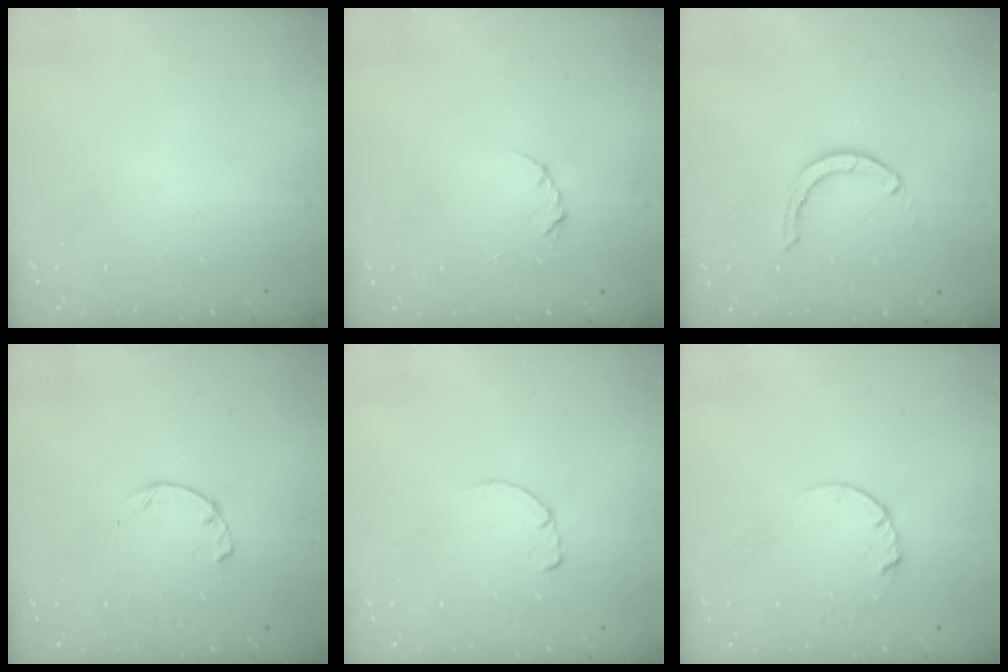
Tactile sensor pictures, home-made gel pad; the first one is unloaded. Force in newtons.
{"total": 2.3, "press": 2.3, "slide": 0.4}
{"total": 2.9, "press": 2.9, "slide": 0.1}
{"total": 2.3, "press": 2.3, "slide": 0.4}
{"total": 0.7, "press": 0.6, "slide": 0.2}
{"total": 2.7, "press": 2.7, "slide": 0.2}